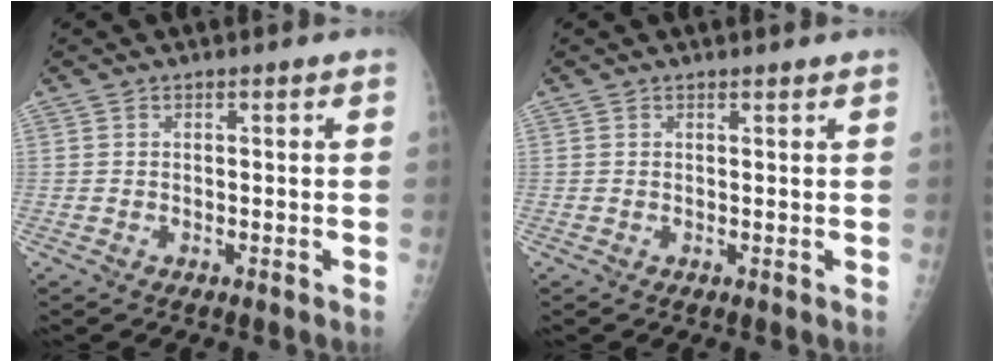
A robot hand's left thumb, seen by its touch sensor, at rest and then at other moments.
{"total": 0.8, "force": [0.7, 0.0, 0.2], "torque": [-0.002, 0.000, 0.012]}